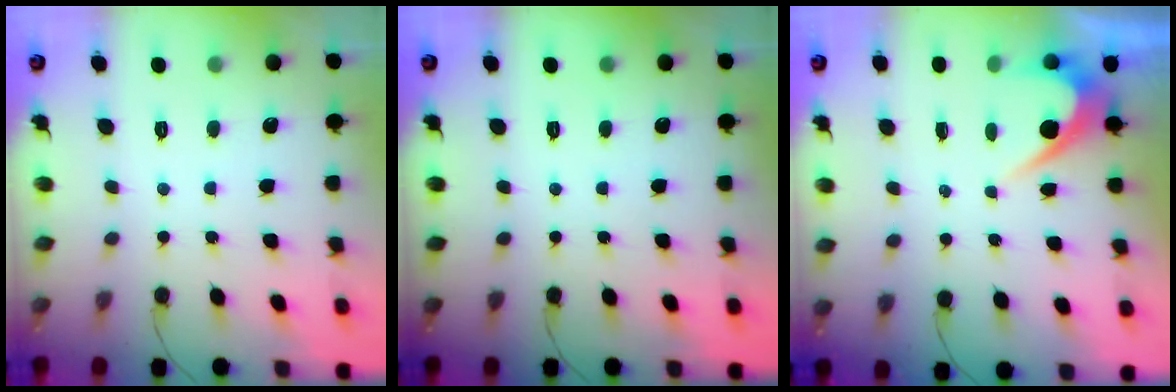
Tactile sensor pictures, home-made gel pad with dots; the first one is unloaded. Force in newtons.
{"total": 0.0}
{"total": 3.8, "press": 3.8, "slide": 0.2}